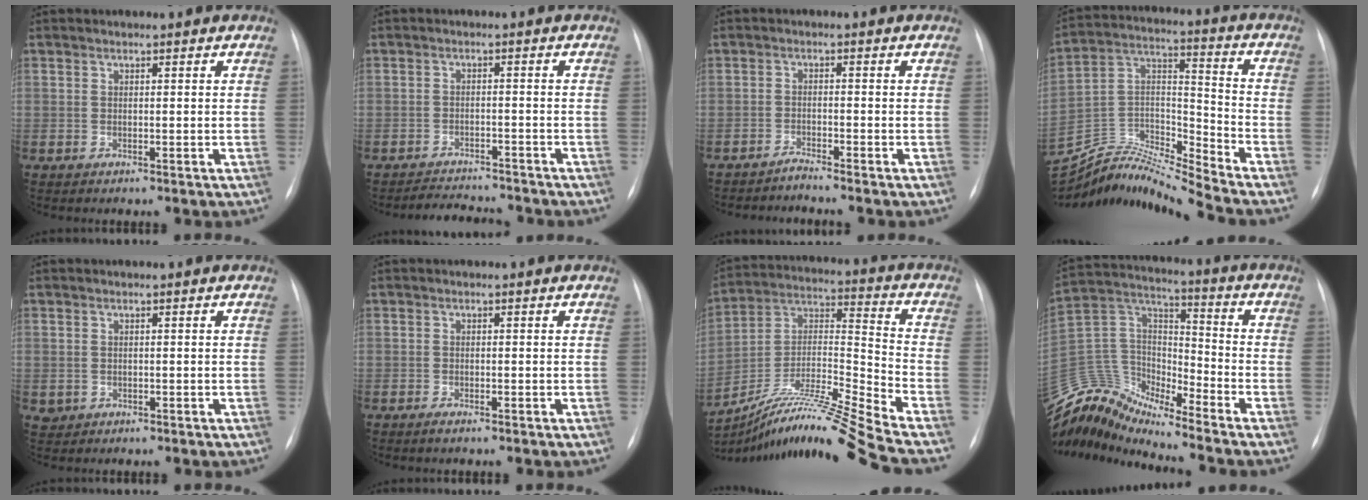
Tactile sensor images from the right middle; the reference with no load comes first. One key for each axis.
{"total": 5.6, "fx": -5.4, "fy": 1.2, "fz": 0.8, "tx": -0.011, "ty": -0.001, "tz": -0.081}
{"total": 1.9, "fx": -1.8, "fy": -0.7, "fz": -0.1, "tx": 0.003, "ty": -0.007, "tz": -0.033}
{"total": 18.3, "fx": -17.8, "fy": -1.9, "fz": 3.7, "tx": -0.071, "ty": 0.026, "tz": -0.321}
{"total": 1.1, "fx": -0.2, "fy": 1.1, "fz": 0.2, "tx": -0.003, "ty": 0.002, "tz": 0.001}
{"total": 0.9, "fx": -0.7, "fy": 0.1, "fz": 0.5, "tx": -0.014, "ty": -0.002, "tz": -0.012}
{"total": 21.0, "fx": -17.9, "fy": -2.7, "fz": 10.7, "tx": -0.222, "ty": -0.005, "tz": -0.323}
{"total": 14.2, "fx": -13.9, "fy": 1.4, "fz": 2.5, "tx": -0.057, "ty": 0.068, "tz": -0.273}